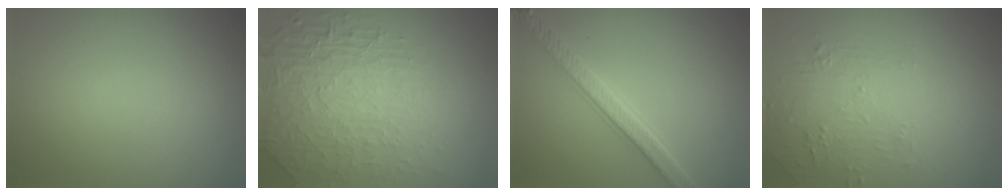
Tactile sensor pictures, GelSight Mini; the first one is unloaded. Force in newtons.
{"total": 8.8, "press": 6.0, "slide": 6.4}
{"total": 4.2, "press": 3.6, "slide": 2.3}
{"total": 2.1, "press": 0.9, "slide": 1.9}